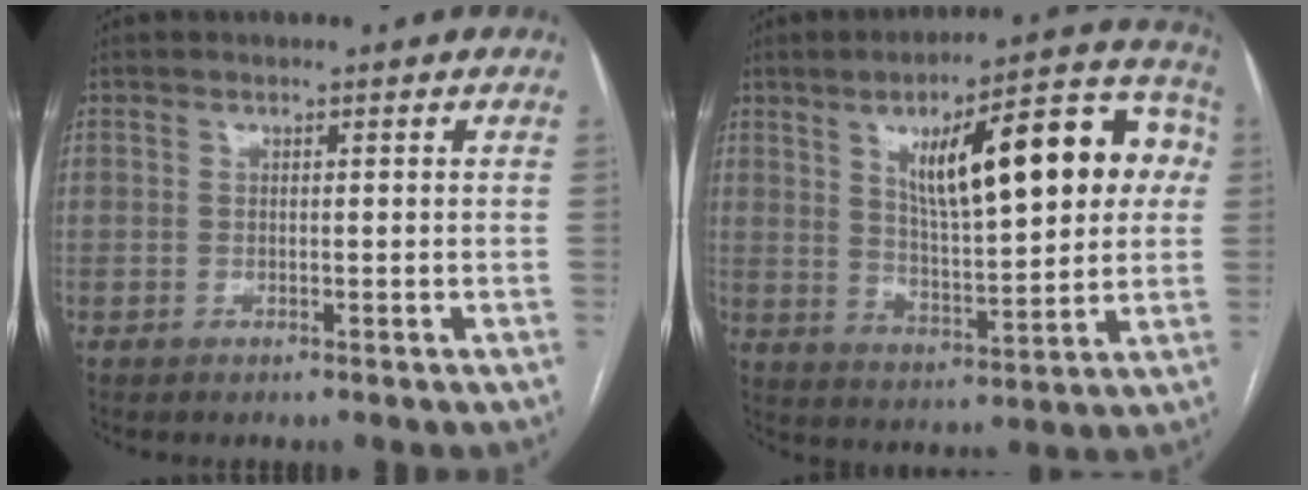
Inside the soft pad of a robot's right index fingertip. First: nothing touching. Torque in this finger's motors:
{"motor_torque": [1.33, 0.81, 0.54, 0.21]}